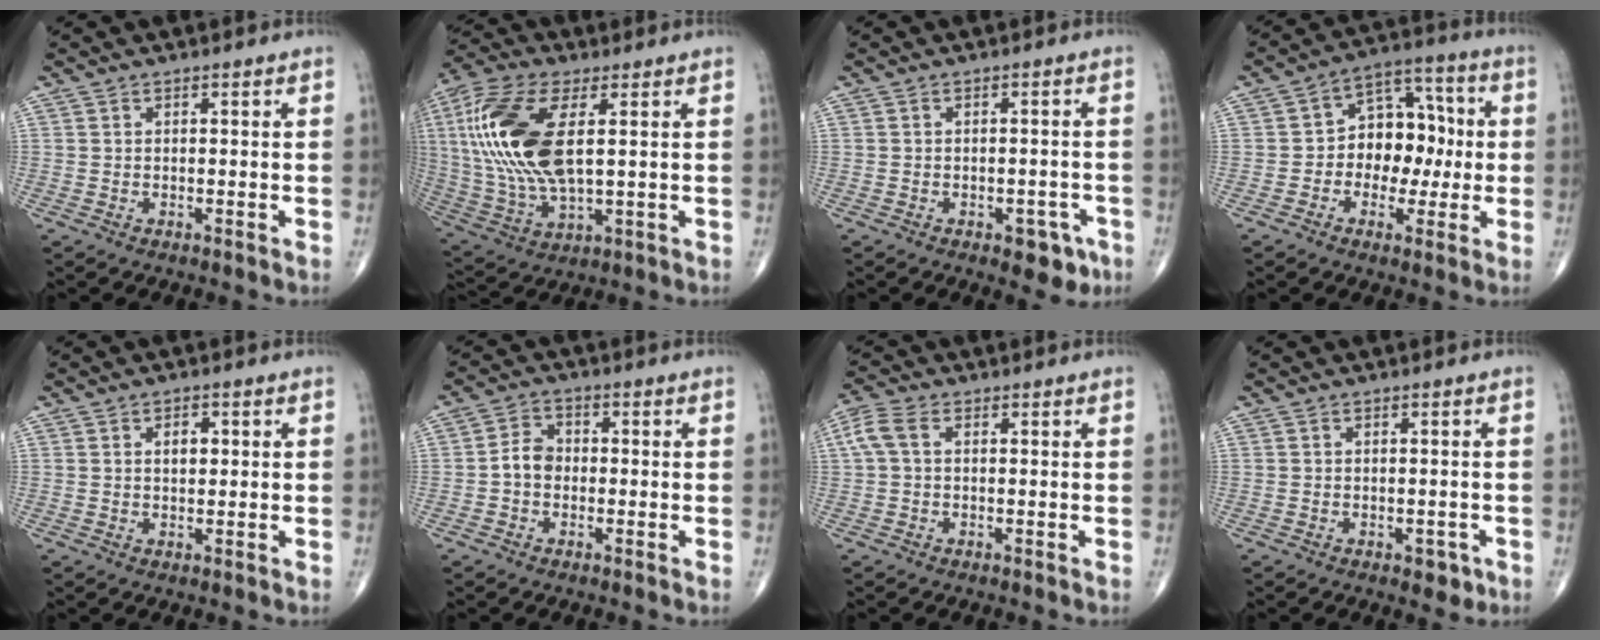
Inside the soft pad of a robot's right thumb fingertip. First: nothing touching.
{"total": 20.3, "force": [3.8, 9.2, 17.8], "torque": [-0.394, -0.006, 0.070]}
{"total": 5.2, "force": [-2.7, 2.9, 3.5], "torque": [-0.021, 0.014, -0.029]}
{"total": 12.0, "force": [-0.5, 8.6, 8.4], "torque": [-0.076, 0.038, -0.017]}
{"total": 2.8, "force": [0.6, 1.7, 2.1], "torque": [-0.023, 0.000, 0.009]}
{"total": 4.4, "force": [-0.8, 3.4, 2.6], "torque": [-0.036, 0.017, -0.024]}
{"total": 4.5, "force": [0.6, 2.7, 3.6], "torque": [-0.095, 0.016, 0.008]}
{"total": 2.8, "force": [-1.3, 1.7, 1.8], "torque": [-0.008, 0.002, -0.014]}